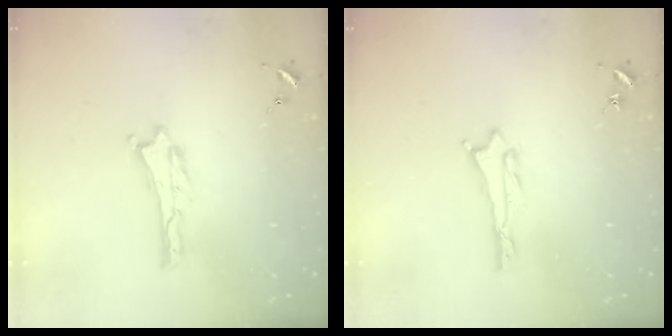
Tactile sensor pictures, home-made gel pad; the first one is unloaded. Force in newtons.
{"total": 0.7, "press": 0.7, "slide": 0.1}